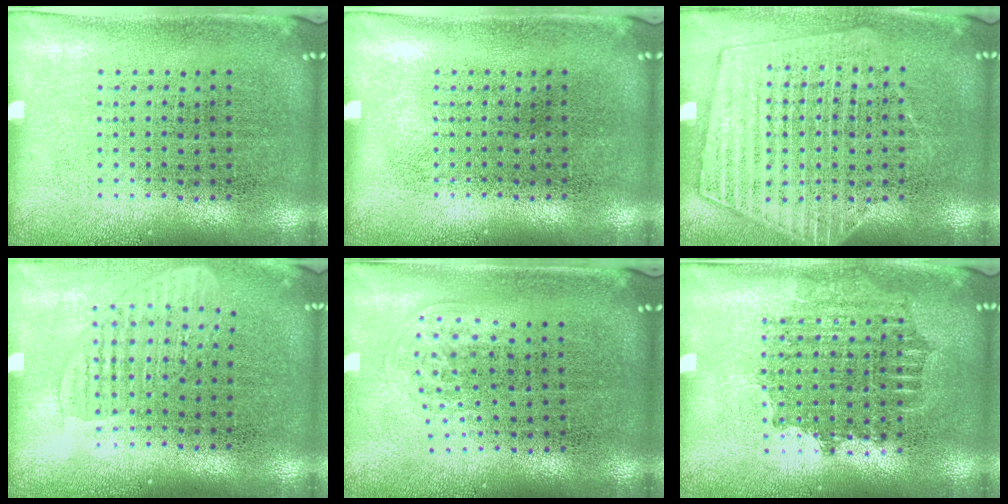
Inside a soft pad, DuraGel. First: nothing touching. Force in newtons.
{"total": 0.0}
{"total": 1.3, "press": 1.2, "slide": 0.5}
{"total": 1.6, "press": 1.4, "slide": 0.8}
{"total": 0.9, "press": 0.6, "slide": 0.7}
{"total": 1.5, "press": 1.3, "slide": 0.8}